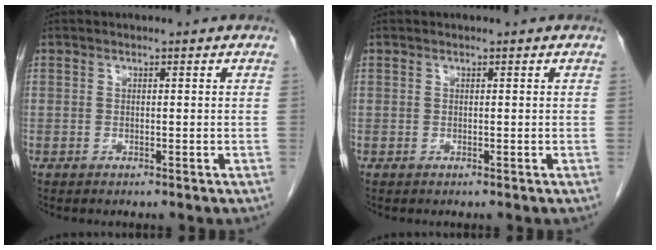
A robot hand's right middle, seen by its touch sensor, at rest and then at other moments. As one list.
[{"total": 0.0}]